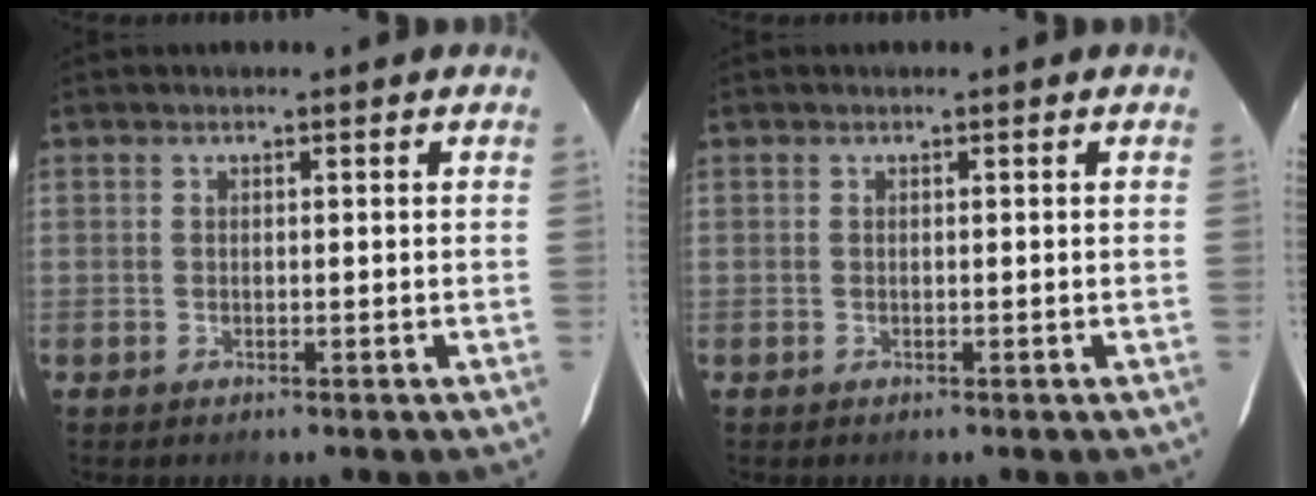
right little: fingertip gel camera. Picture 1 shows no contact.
{"total": 0.0}